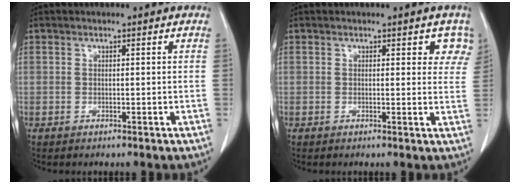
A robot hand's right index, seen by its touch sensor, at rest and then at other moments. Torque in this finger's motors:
{"motor_torque": [0.26, 0.18, 0.05, 0.03]}